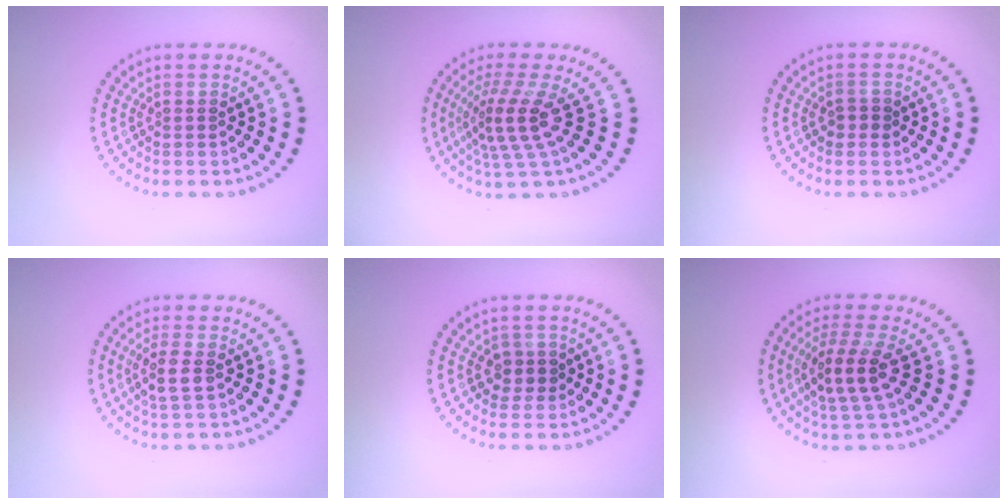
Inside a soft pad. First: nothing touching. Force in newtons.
{"total": 4.0, "press": 2.7, "slide": 2.9}
{"total": 1.3, "press": 1.2, "slide": 0.4}
{"total": 2.2, "press": 2.0, "slide": 0.8}
{"total": 1.7, "press": 1.4, "slide": 1.0}
{"total": 3.9, "press": 3.4, "slide": 1.8}